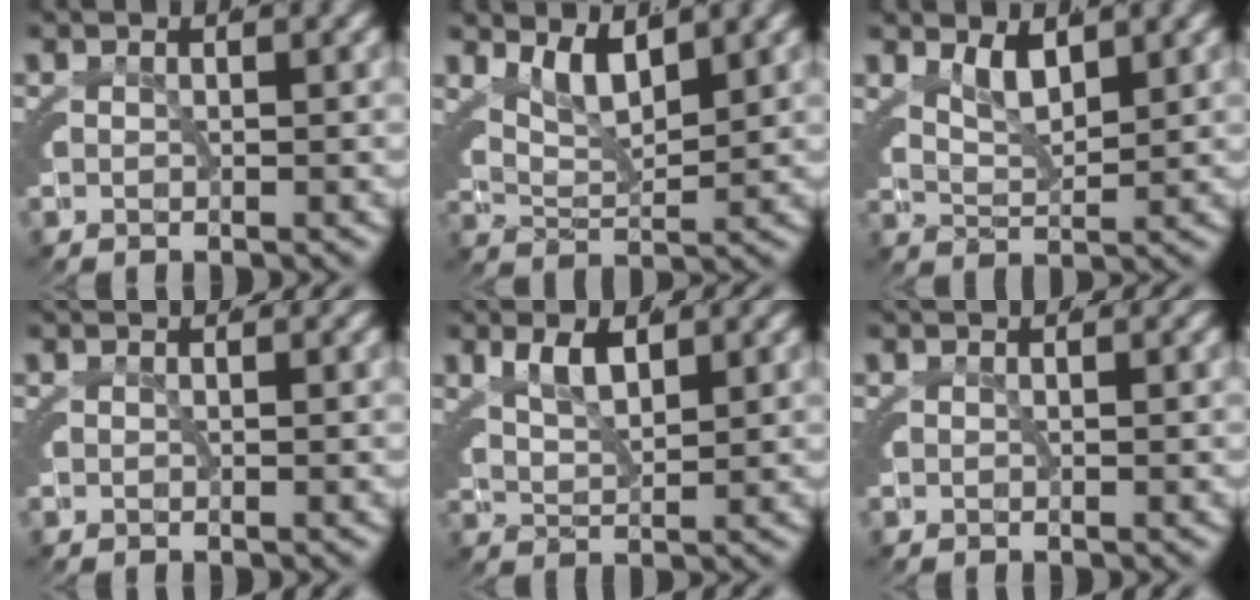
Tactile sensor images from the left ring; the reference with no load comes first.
{"total": 4.0, "force": [2.4, 1.7, 2.6], "torque": [-0.053, -0.001, 0.042]}
{"total": 2.7, "force": [1.8, 0.7, 1.9], "torque": [-0.036, -0.005, 0.034]}
{"total": 0.0}
{"total": 3.1, "force": [1.9, 0.8, 2.2], "torque": [-0.044, -0.002, 0.041]}
{"total": 0.0}